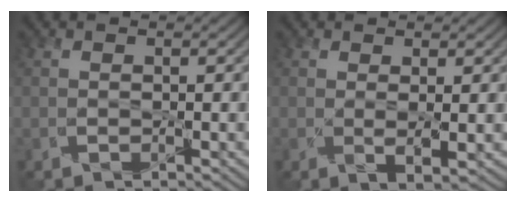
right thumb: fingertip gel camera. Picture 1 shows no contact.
{"total": 2.0, "force": [0.3, 0.4, 1.9], "torque": [-0.040, -0.007, 0.007]}